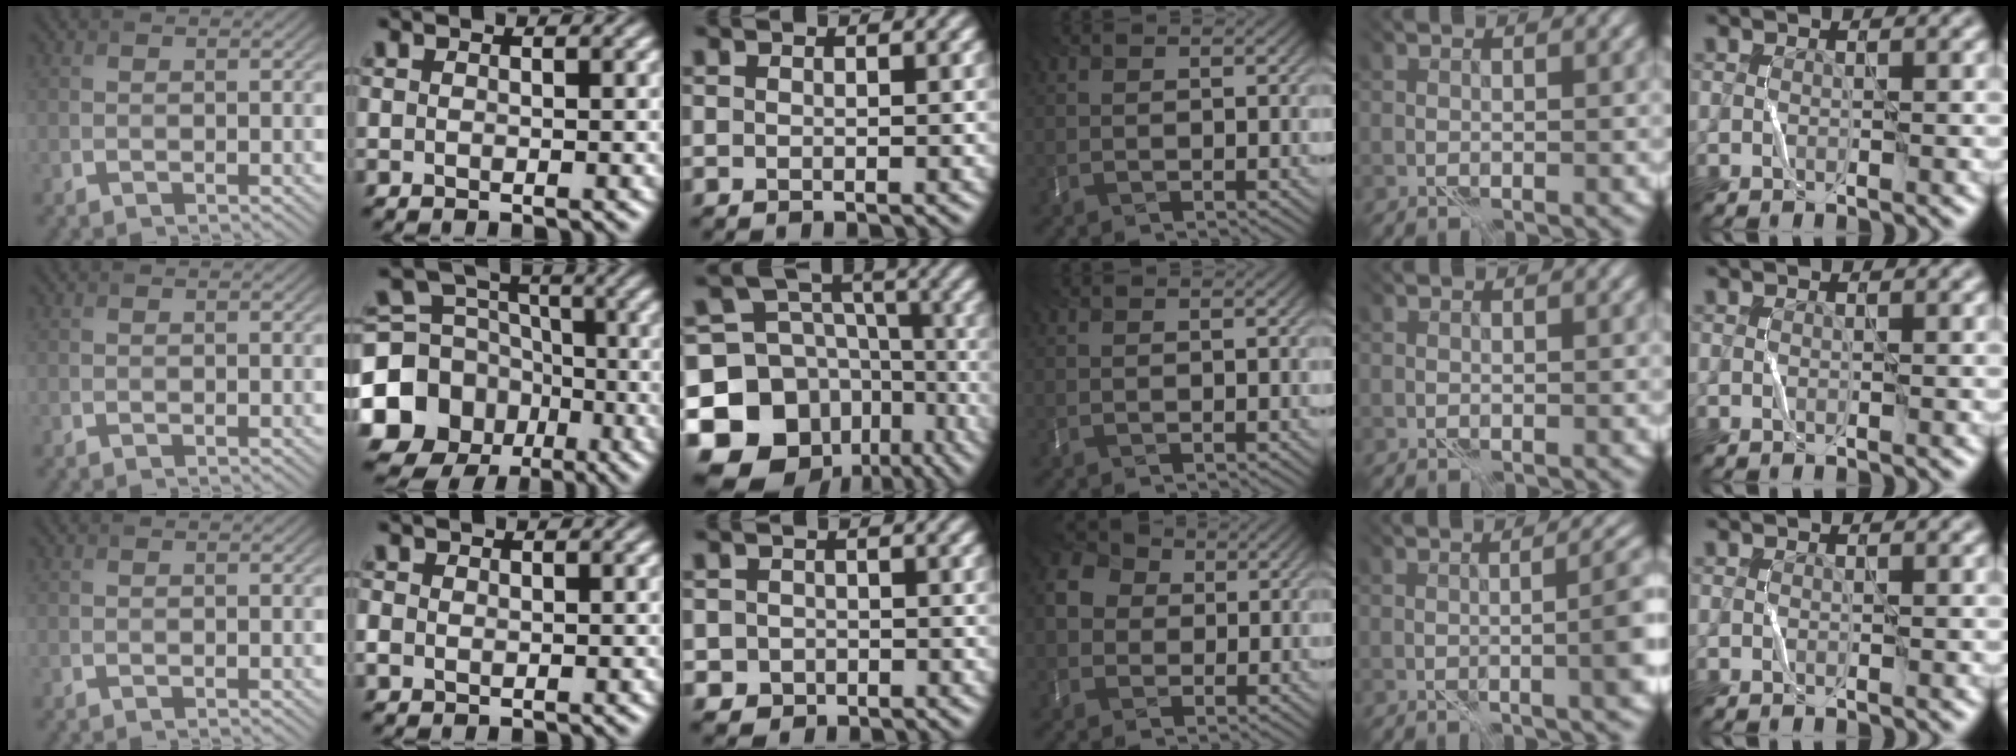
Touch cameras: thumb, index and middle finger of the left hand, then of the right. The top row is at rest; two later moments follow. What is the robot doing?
{"motion": "fold", "object": "bubble wrap"}